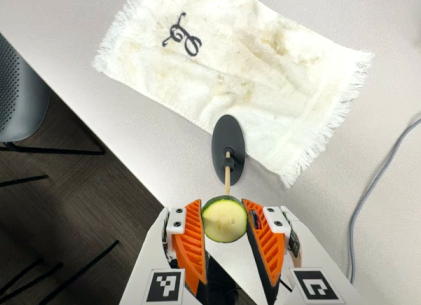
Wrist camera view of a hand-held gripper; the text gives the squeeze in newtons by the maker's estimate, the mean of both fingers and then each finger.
{"total": 8.5, "left": 8.3, "right": 8.6}